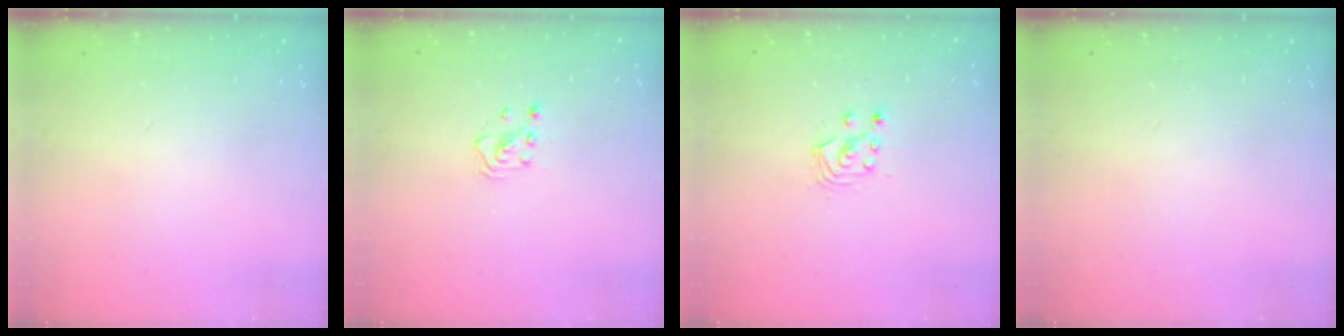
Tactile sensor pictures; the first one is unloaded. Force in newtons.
{"total": 2.8, "press": 2.8, "slide": 0.3}
{"total": 2.9, "press": 2.9, "slide": 0.2}
{"total": 0.0}